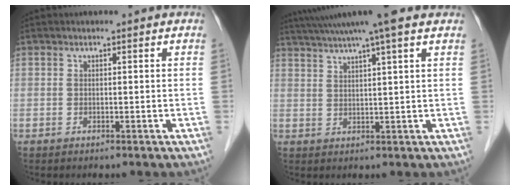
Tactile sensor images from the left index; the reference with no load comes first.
{"total": 10.4, "force": [8.3, -1.0, 6.1], "torque": [-0.110, 0.027, 0.116]}